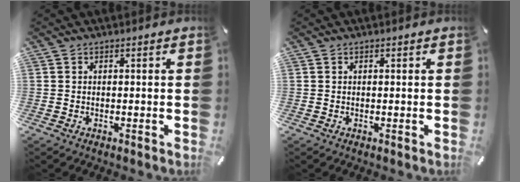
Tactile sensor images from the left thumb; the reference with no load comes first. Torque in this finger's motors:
{"motor_torque": [-0.09, -0.37, -0.08, -0.01, 0.02]}